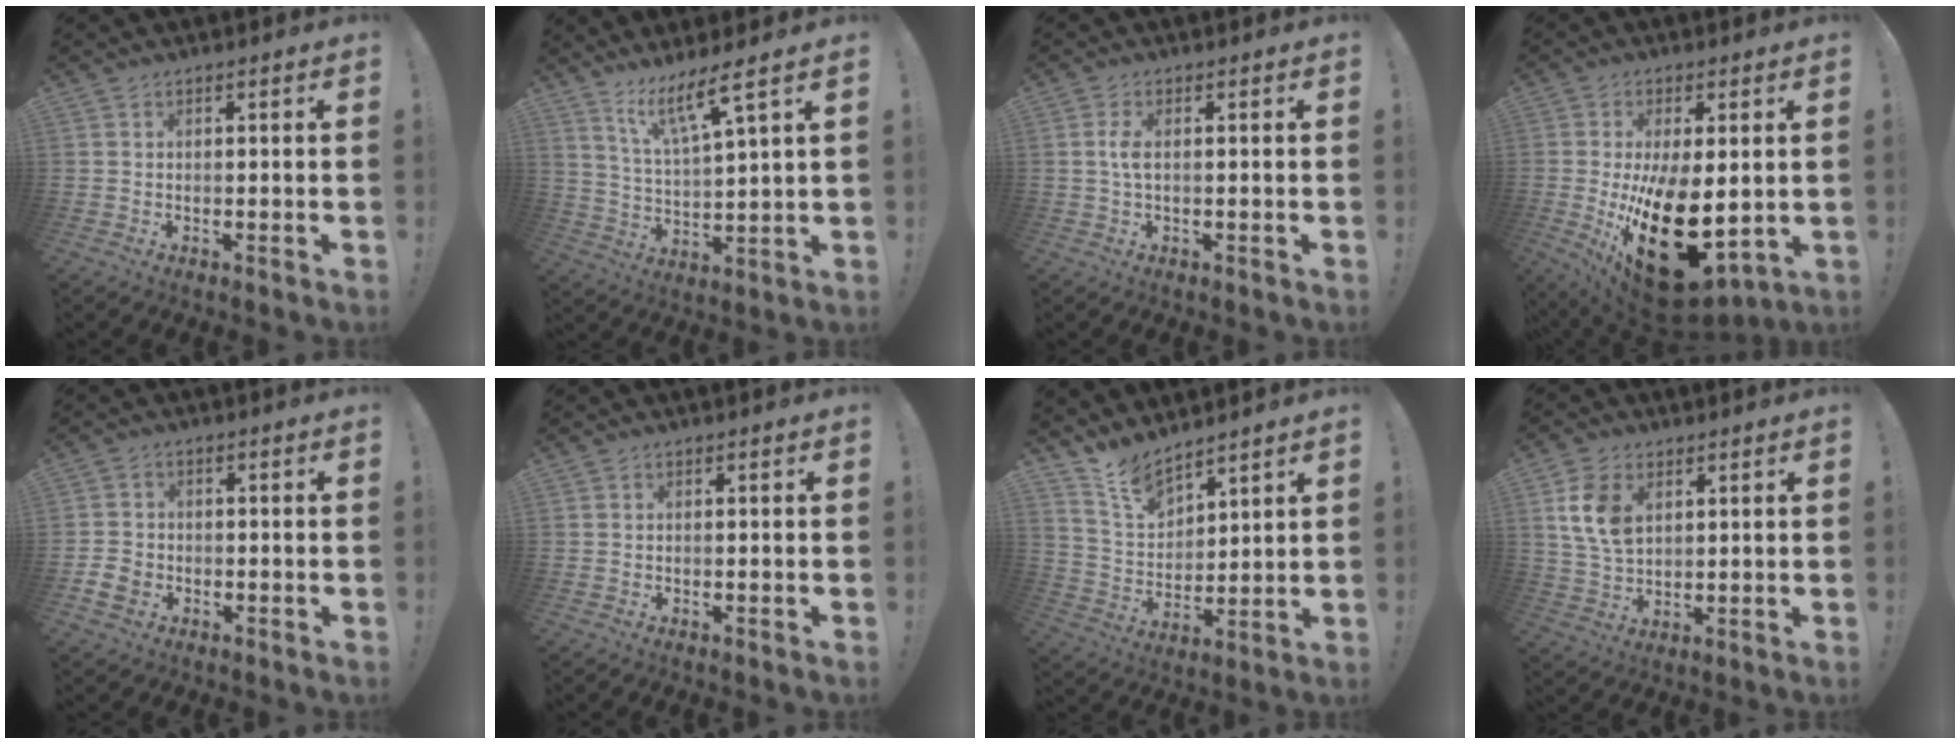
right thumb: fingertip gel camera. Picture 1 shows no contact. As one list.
[{"total": 10.4, "force": [7.5, 0.7, 7.2], "torque": [-0.126, -0.042, 0.122]}, {"total": 3.2, "force": [0.2, 1.1, 3.0], "torque": [-0.067, 0.005, 0.000]}, {"total": 23.6, "force": [-3.3, 12.7, 19.6], "torque": [-0.306, -0.012, -0.026]}, {"total": 5.2, "force": [-2.1, 4.0, 2.5], "torque": [-0.055, 0.009, -0.037]}, {"total": 0.0}, {"total": 9.6, "force": [8.7, 3.4, 2.4], "torque": [-0.063, -0.068, 0.168]}, {"total": 11.5, "force": [4.1, 8.0, 7.2], "torque": [-0.130, -0.003, 0.078]}]